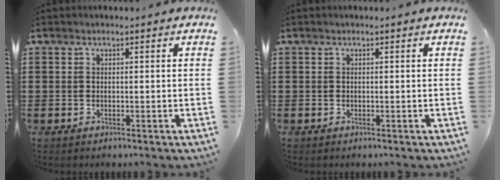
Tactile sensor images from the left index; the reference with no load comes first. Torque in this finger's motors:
{"motor_torque": [-0.02, 0.02, 0.07, -0.01]}